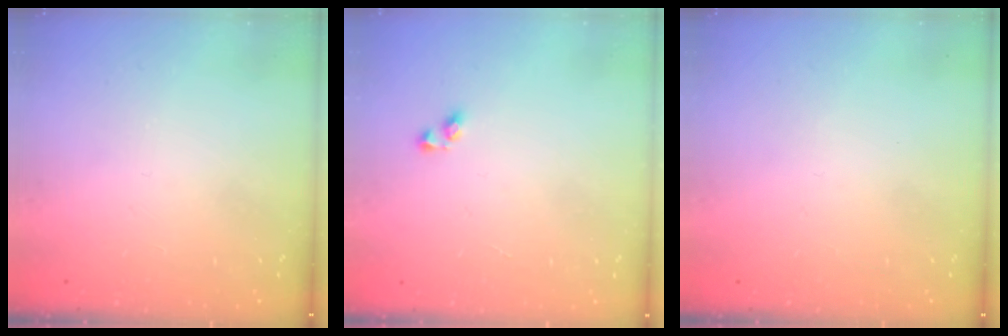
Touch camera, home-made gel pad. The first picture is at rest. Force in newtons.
{"total": 2.9, "press": 2.9, "slide": 0.2}
{"total": 0.0}